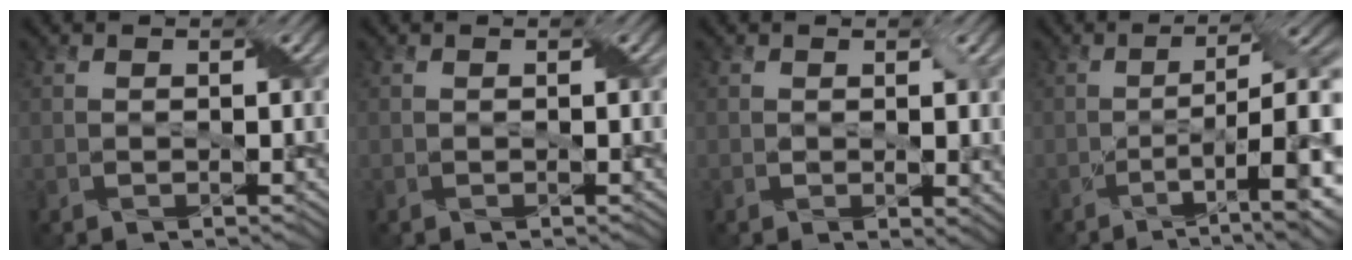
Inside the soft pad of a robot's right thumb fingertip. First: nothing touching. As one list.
[{"total": 0.0}, {"total": 2.5, "force": [0.3, 1.3, 2.1], "torque": [-0.034, -0.006, 0.010]}, {"total": 11.3, "force": [-2.7, 3.3, 10.4], "torque": [-0.151, -0.005, -0.032]}]